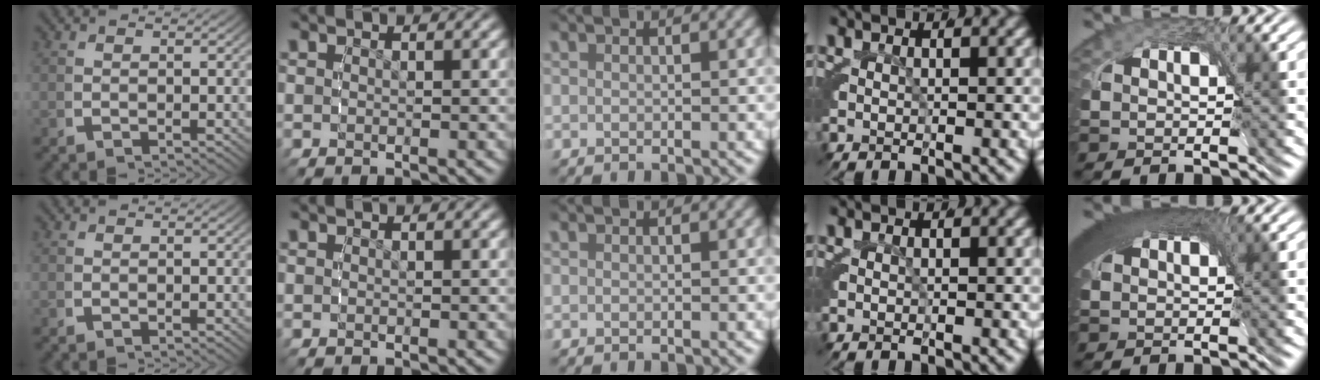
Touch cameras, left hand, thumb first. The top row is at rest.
{"little": {"total": 8.0, "force": [3.1, 4.0, 6.2], "torque": [-0.098, 0.020, 0.032]}}